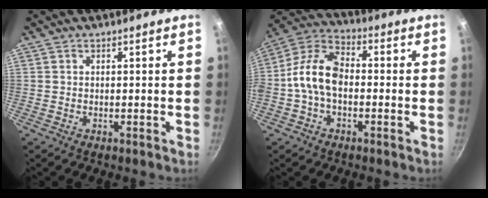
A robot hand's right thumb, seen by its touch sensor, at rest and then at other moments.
{"total": 11.5, "force": [-1.3, 7.2, 8.9], "torque": [-0.157, 0.041, -0.046]}